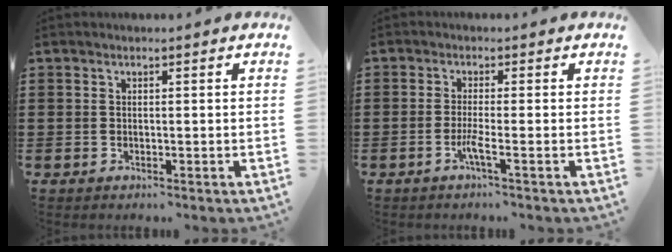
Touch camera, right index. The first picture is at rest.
{"total": 2.7, "force": [-1.3, -0.2, 2.4], "torque": [-0.050, -0.009, -0.027]}